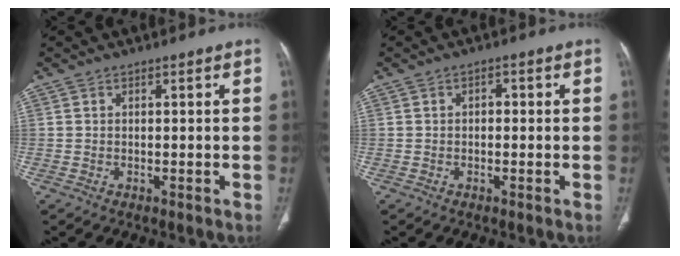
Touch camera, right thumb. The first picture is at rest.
{"total": 1.4, "force": [0.0, 0.9, 1.1], "torque": [-0.014, 0.009, -0.002]}